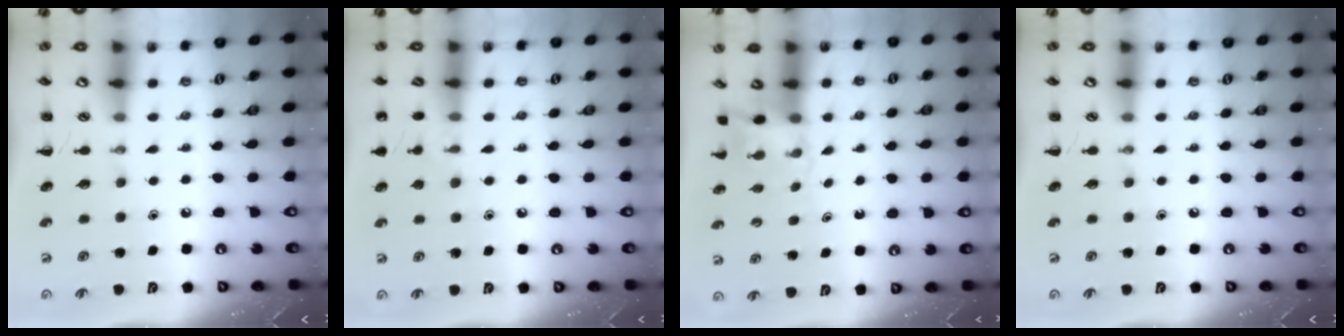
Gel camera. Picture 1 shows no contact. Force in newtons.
{"total": 6.0, "press": 5.8, "slide": 1.7}
{"total": 2.5, "press": 2.3, "slide": 1.0}
{"total": 0.0}